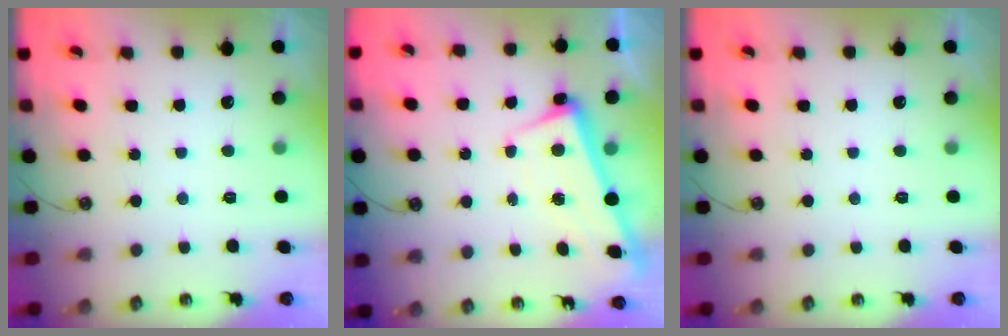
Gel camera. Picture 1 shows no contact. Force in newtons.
{"total": 2.3, "press": 2.2, "slide": 0.7}
{"total": 0.0}